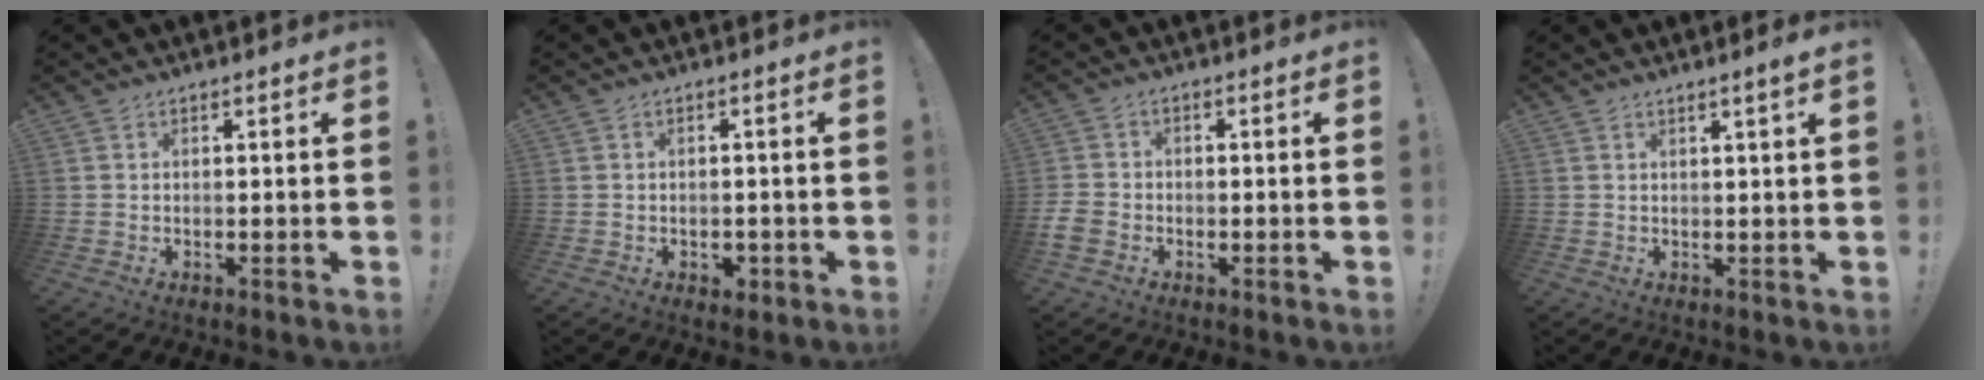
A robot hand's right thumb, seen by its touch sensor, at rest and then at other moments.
{"total": 2.5, "force": [-1.1, 2.0, 1.0], "torque": [0.005, 0.000, -0.020]}
{"total": 4.7, "force": [-1.9, 3.6, 2.3], "torque": [-0.054, 0.008, -0.033]}
{"total": 2.4, "force": [1.4, -0.3, 2.0], "torque": [-0.030, -0.006, 0.021]}